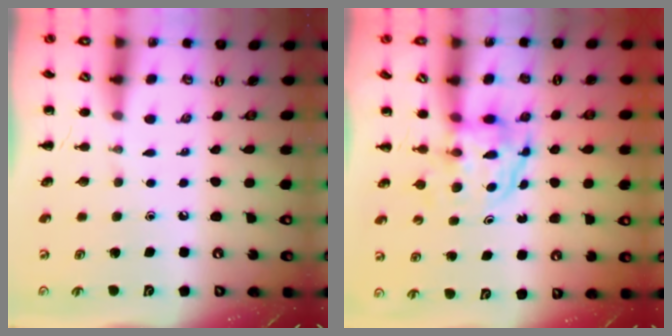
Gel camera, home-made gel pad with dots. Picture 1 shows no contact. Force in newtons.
{"total": 3.9, "press": 3.9, "slide": 0.3}